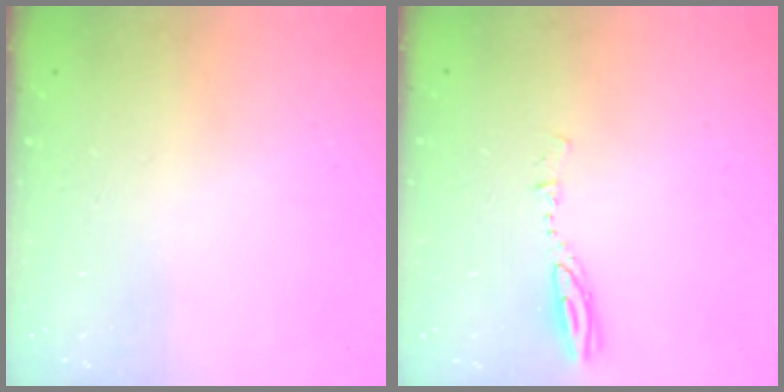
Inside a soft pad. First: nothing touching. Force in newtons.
{"total": 4.0, "press": 4.0, "slide": 0.3}